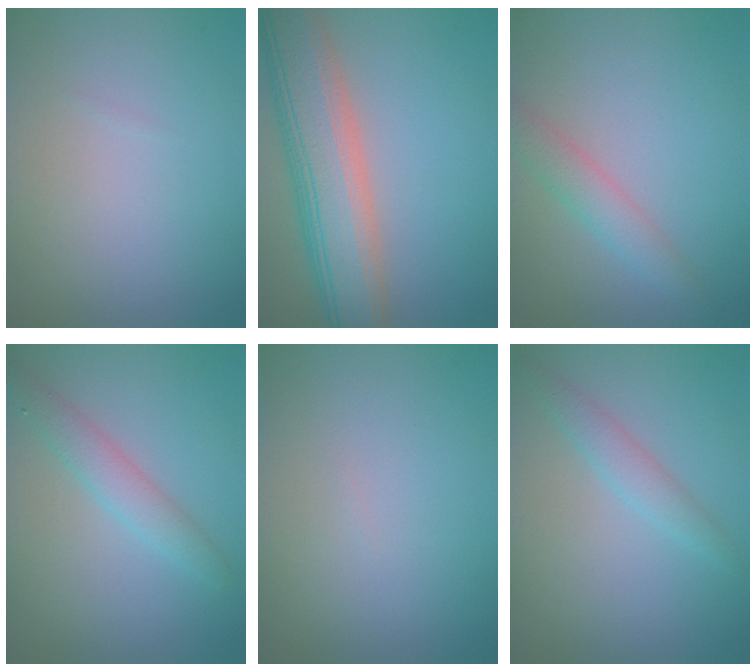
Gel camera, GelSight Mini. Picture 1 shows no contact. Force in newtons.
{"total": 10.0, "press": 10.0, "slide": 0.7}
{"total": 2.7, "press": 2.7, "slide": 0.1}
{"total": 2.8, "press": 2.8, "slide": 0.1}
{"total": 0.0}
{"total": 2.0, "press": 2.0, "slide": 0.1}